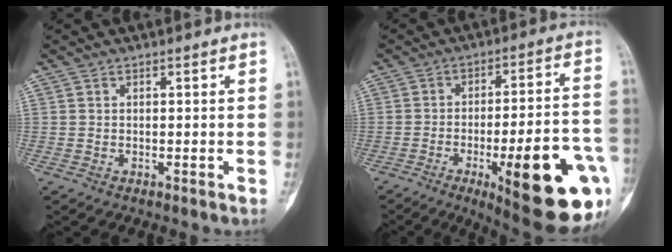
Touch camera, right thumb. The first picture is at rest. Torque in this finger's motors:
{"motor_torque": [0.52, 0.80, 1.95, -0.82, 0.07]}